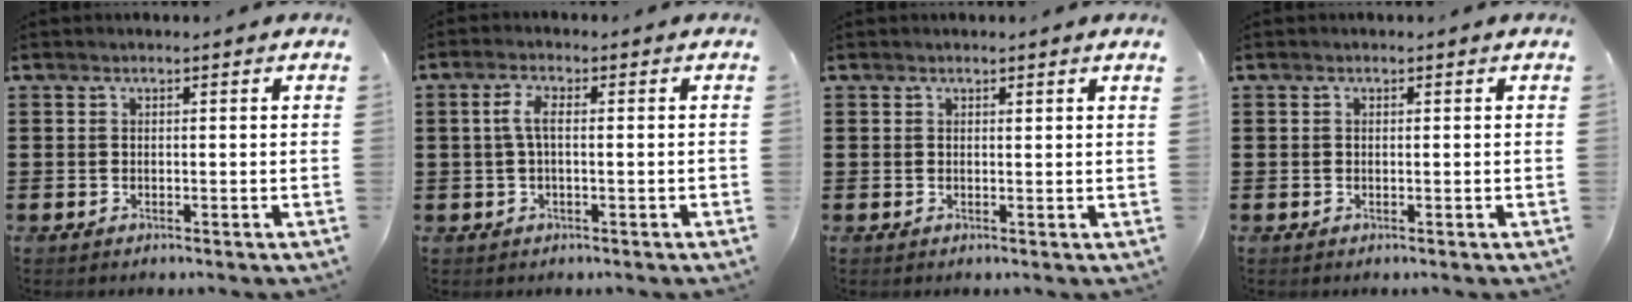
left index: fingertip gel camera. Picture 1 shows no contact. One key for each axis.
{"total": 3.9, "fx": 0.1, "fy": 1.3, "fz": 3.6, "tx": -0.084, "ty": 0.003, "tz": -0.006}
{"total": 0.7, "fx": 0.5, "fy": -0.1, "fz": 0.4, "tx": -0.008, "ty": -0.002, "tz": 0.011}
{"total": 0.0}